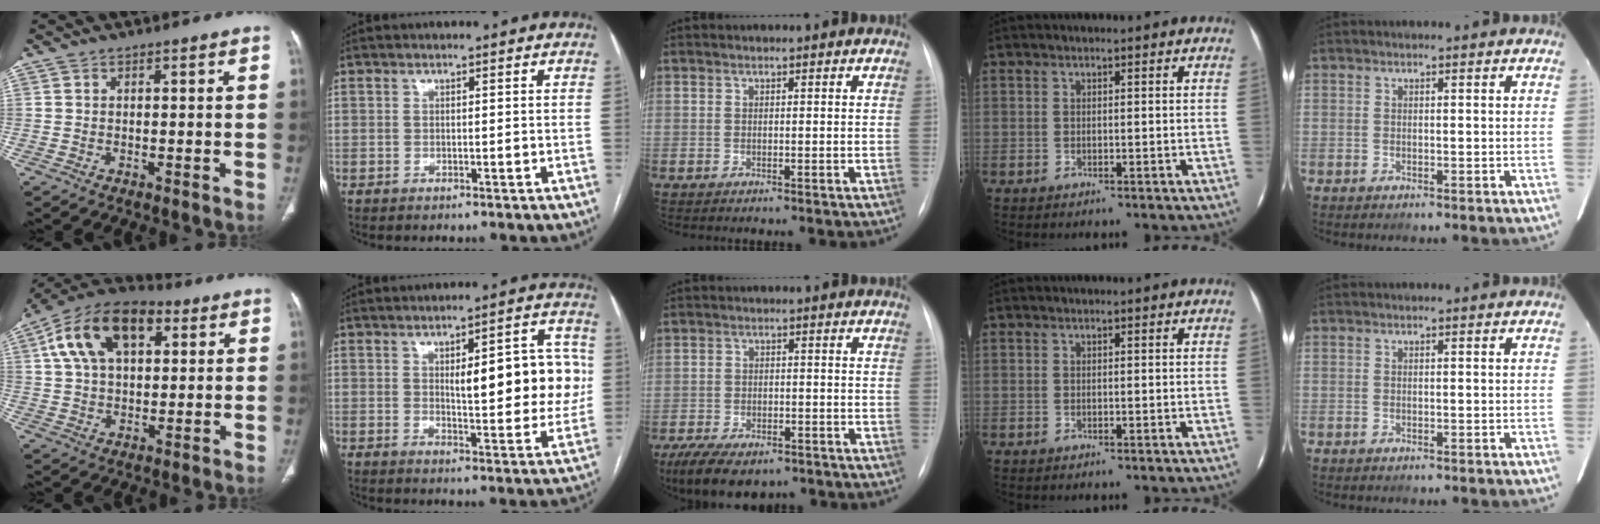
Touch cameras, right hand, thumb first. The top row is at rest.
{"thumb": {"total": 17.0, "force": [6.0, 9.8, 12.5], "torque": [-0.204, 0.016, 0.098]}, "index": {"total": 13.0, "force": [1.7, 4.0, 12.2], "torque": [-0.149, 0.019, 0.028]}, "middle": {"total": 10.7, "force": [-7.7, 5.0, 5.7], "torque": [-0.099, -0.006, -0.113]}}